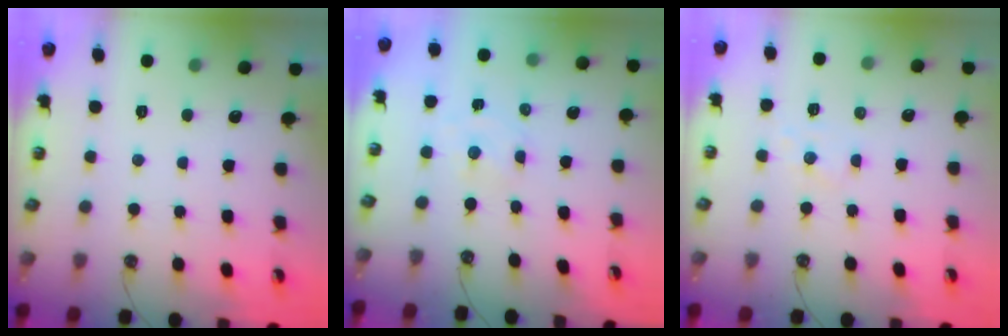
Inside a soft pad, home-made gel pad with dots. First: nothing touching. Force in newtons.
{"total": 2.6, "press": 2.6, "slide": 0.1}
{"total": 5.7, "press": 5.6, "slide": 0.9}